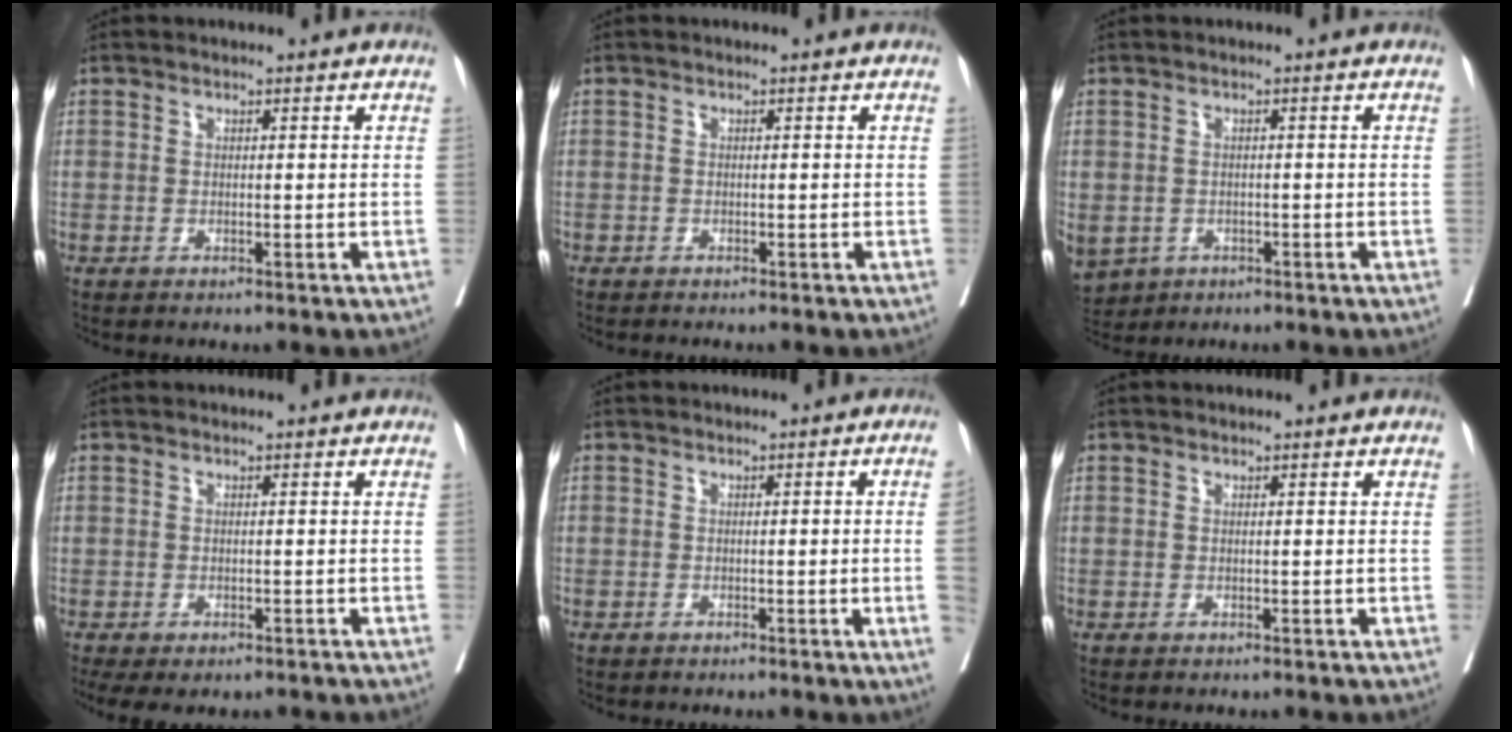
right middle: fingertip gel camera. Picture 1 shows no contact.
{"total": 1.2, "force": [-1.1, 0.2, 0.4], "torque": [-0.008, -0.003, -0.018]}
{"total": 10.9, "force": [-4.8, 8.7, 4.5], "torque": [-0.139, -0.010, -0.065]}
{"total": 6.5, "force": [-4.6, 3.1, 3.4], "torque": [-0.063, -0.010, -0.064]}
{"total": 2.6, "force": [-0.5, -0.6, 2.5], "torque": [-0.033, 0.000, -0.008]}
{"total": 0.0}